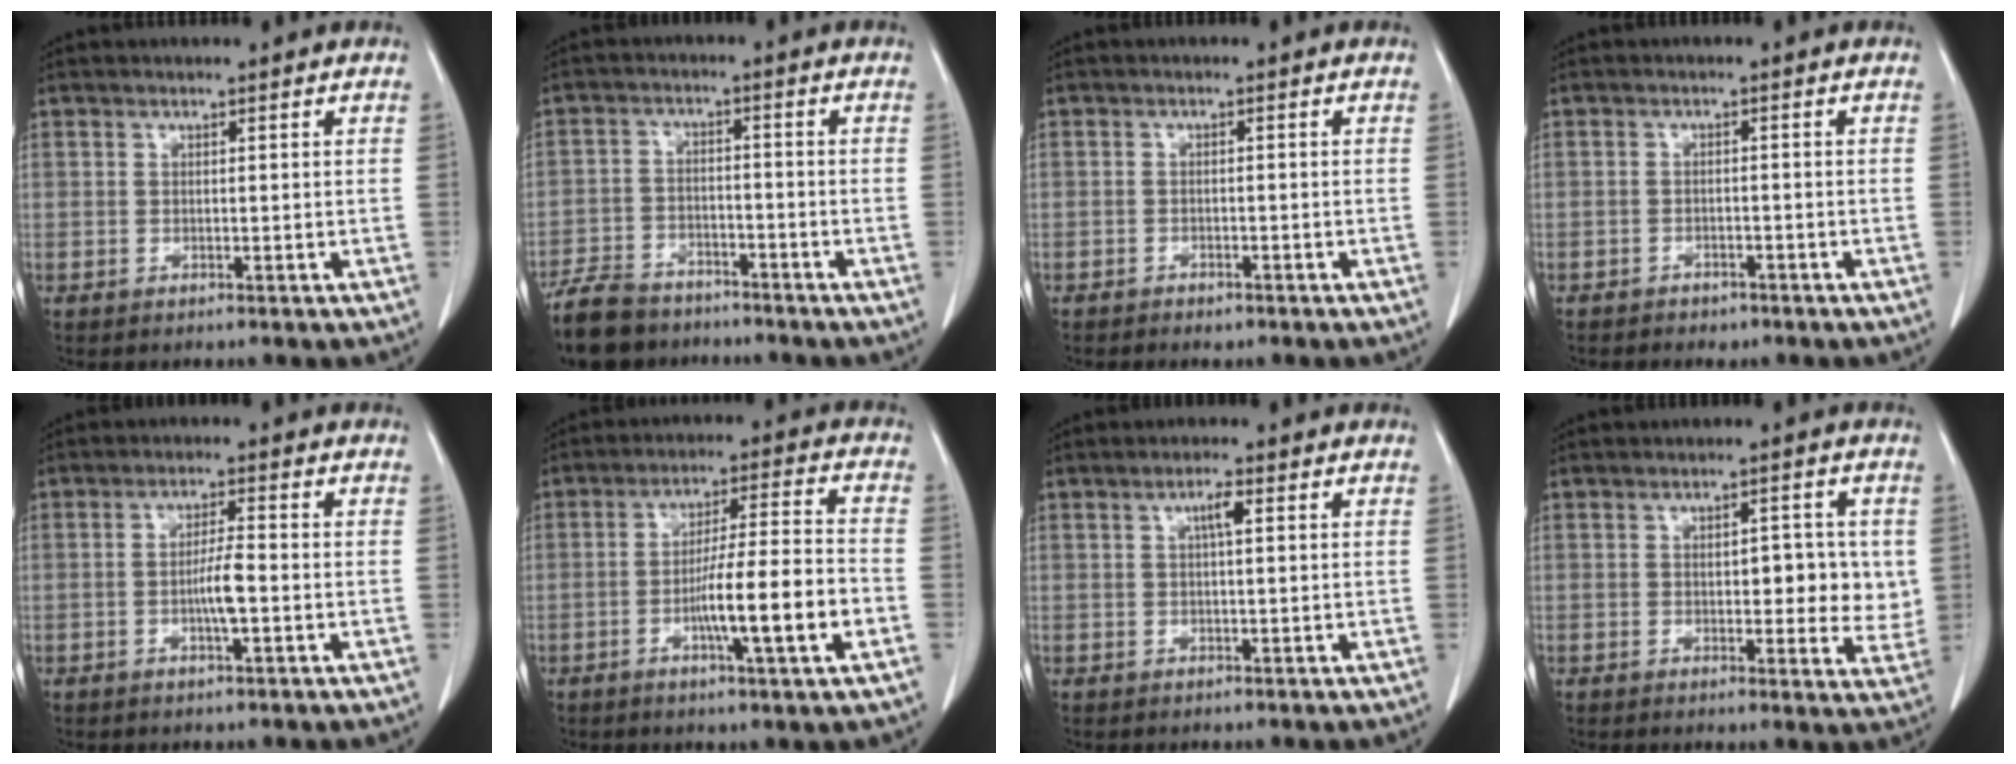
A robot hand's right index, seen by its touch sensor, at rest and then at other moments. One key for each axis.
{"total": 10.4, "fx": -8.6, "fy": 4.7, "fz": 3.5, "tx": -0.069, "ty": -0.011, "tz": -0.144}
{"total": 1.8, "fx": -1.4, "fy": 1.0, "fz": 0.6, "tx": -0.009, "ty": 0.003, "tz": -0.017}
{"total": 2.9, "fx": -2.3, "fy": 1.6, "fz": 0.7, "tx": -0.014, "ty": 0.004, "tz": -0.026}
{"total": 4.2, "fx": -1.0, "fy": 0.4, "fz": 4.1, "tx": -0.077, "ty": -0.001, "tz": -0.018}
{"total": 11.8, "fx": -3.8, "fy": 0.1, "fz": 11.2, "tx": -0.184, "ty": 0.000, "tz": -0.063}
{"total": 2.3, "fx": 0.7, "fy": 0.3, "fz": 2.2, "tx": -0.039, "ty": 0.004, "tz": 0.011}
{"total": 7.5, "fx": 0.7, "fy": 3.4, "fz": 6.6, "tx": -0.071, "ty": -0.001, "tz": 0.010}